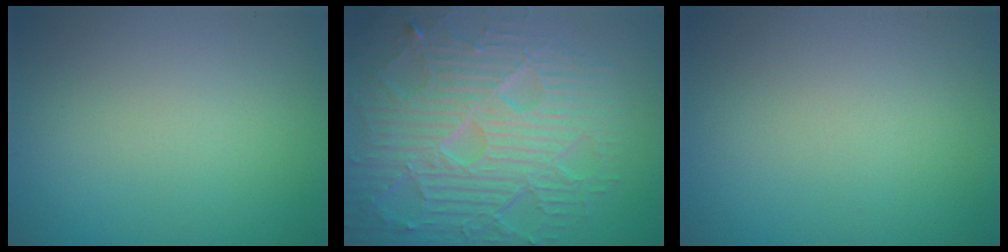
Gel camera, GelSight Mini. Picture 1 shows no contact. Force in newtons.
{"total": 10.2, "press": 6.6, "slide": 7.8}
{"total": 0.0}